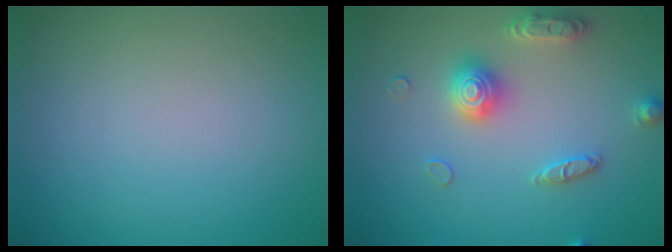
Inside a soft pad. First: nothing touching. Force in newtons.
{"total": 3.4, "press": 3.4, "slide": 0.6}